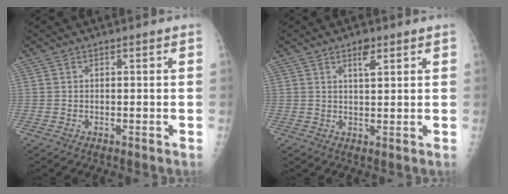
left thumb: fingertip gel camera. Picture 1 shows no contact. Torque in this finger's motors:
{"motor_torque": [-0.08, -0.11, -0.06, 0.21, 0.09]}